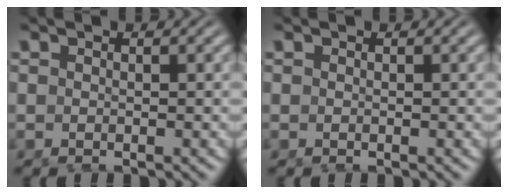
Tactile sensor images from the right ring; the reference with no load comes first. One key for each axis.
{"total": 0.0}